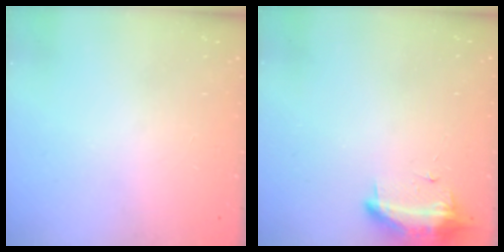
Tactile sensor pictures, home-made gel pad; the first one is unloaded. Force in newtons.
{"total": 9.5, "press": 9.2, "slide": 2.4}